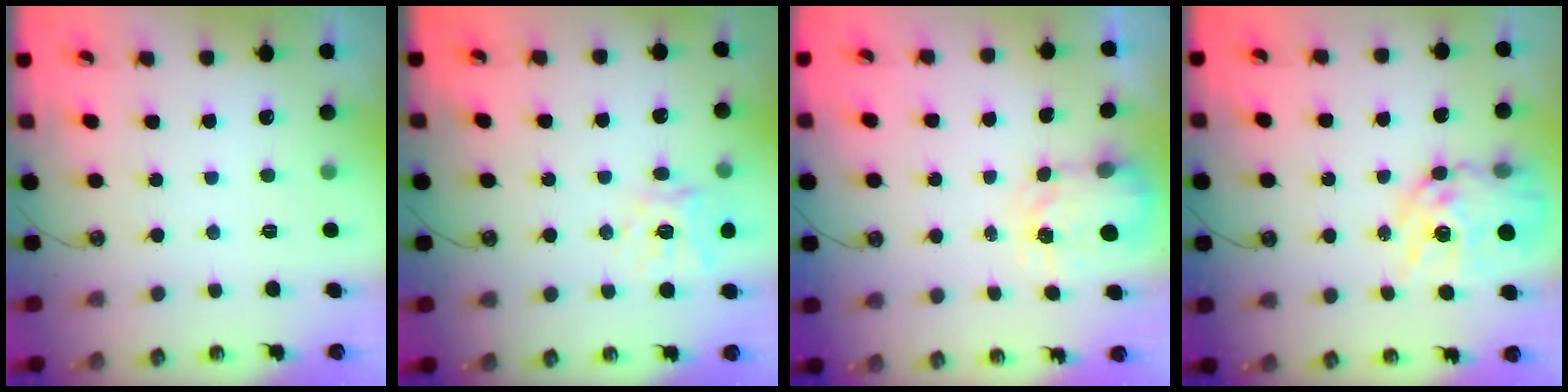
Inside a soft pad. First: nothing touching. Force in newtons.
{"total": 13.1, "press": 13.0, "slide": 1.7}
{"total": 3.9, "press": 3.9, "slide": 0.5}
{"total": 14.8, "press": 14.7, "slide": 1.2}